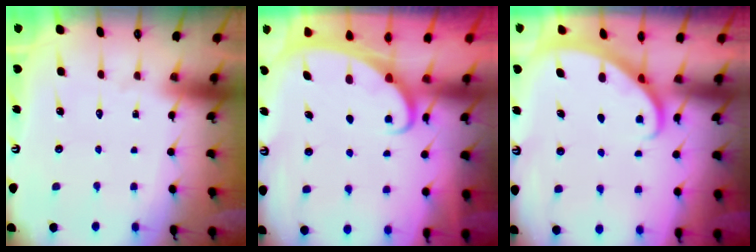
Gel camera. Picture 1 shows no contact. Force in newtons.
{"total": 2.3, "press": 2.3, "slide": 0.3}
{"total": 1.7, "press": 1.7, "slide": 0.1}